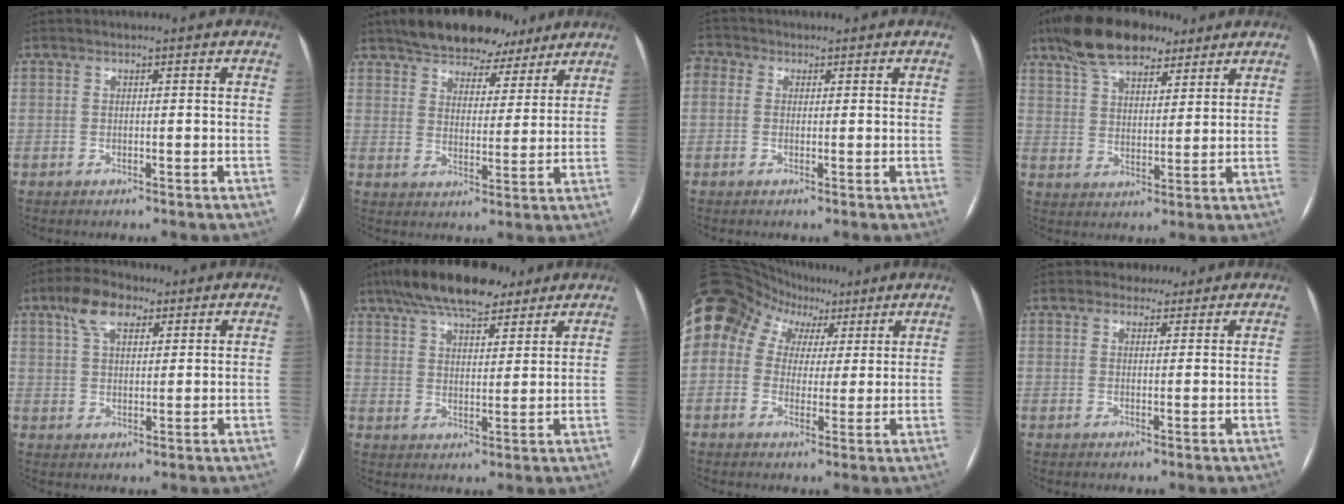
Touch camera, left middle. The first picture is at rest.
{"total": 12.8, "force": [10.2, 6.1, 4.9], "torque": [-0.060, 0.026, 0.151]}
{"total": 1.8, "force": [0.3, 1.5, 1.0], "torque": [-0.037, 0.014, 0.004]}
{"total": 13.0, "force": [9.5, 5.3, 7.2], "torque": [-0.136, 0.032, 0.167]}
{"total": 6.7, "force": [3.9, 3.3, 4.3], "torque": [-0.087, 0.022, 0.072]}
{"total": 15.0, "force": [11.3, 5.0, 8.4], "torque": [-0.153, 0.041, 0.189]}
{"total": 15.9, "force": [7.3, 12.1, 7.2], "torque": [-0.168, 0.086, 0.134]}
{"total": 2.7, "force": [2.2, 1.6, 0.0], "torque": [0.005, 0.008, 0.030]}